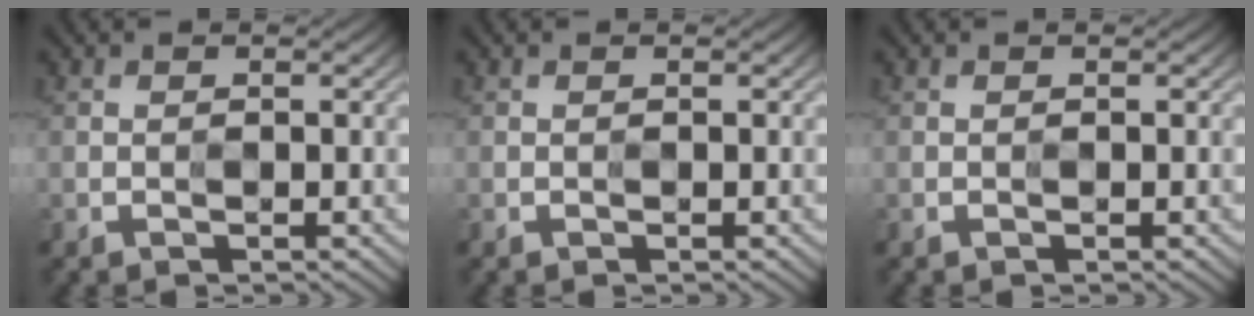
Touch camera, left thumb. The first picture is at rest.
{"total": 0.0}
{"total": 0.0}